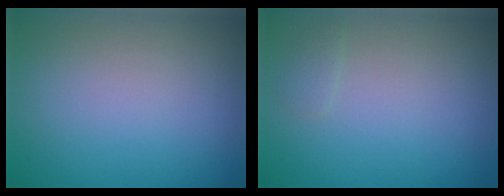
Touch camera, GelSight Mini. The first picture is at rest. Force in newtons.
{"total": 0.6, "press": 0.6, "slide": 0.0}